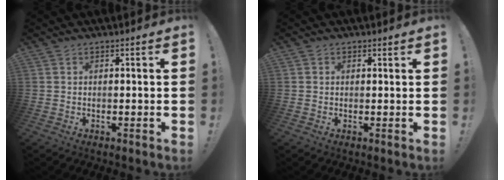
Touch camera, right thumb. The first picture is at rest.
{"total": 0.7, "force": [0.5, 0.6, 0.0], "torque": [0.005, -0.001, 0.008]}